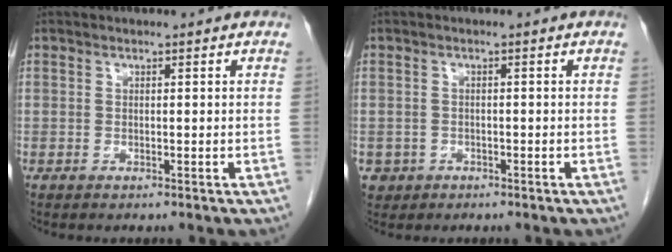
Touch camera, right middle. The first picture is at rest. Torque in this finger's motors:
{"motor_torque": [0.66, -0.68, 0.34, 0.02]}